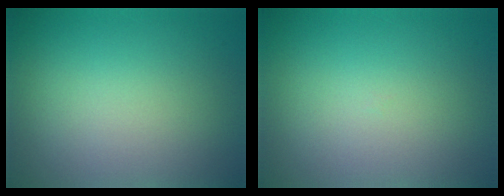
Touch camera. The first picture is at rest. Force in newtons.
{"total": 0.0}